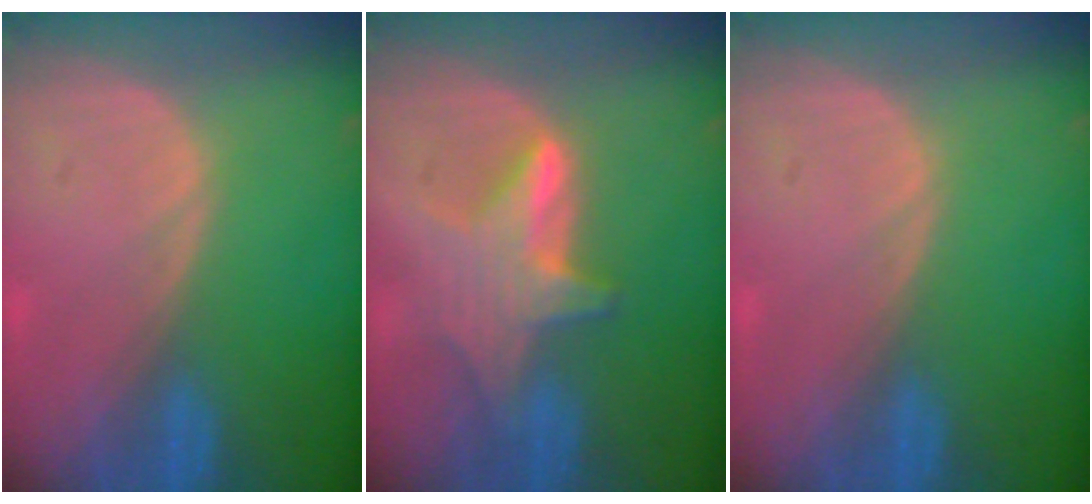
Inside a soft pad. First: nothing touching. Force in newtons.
{"total": 6.2, "press": 6.2, "slide": 0.6}
{"total": 0.0}